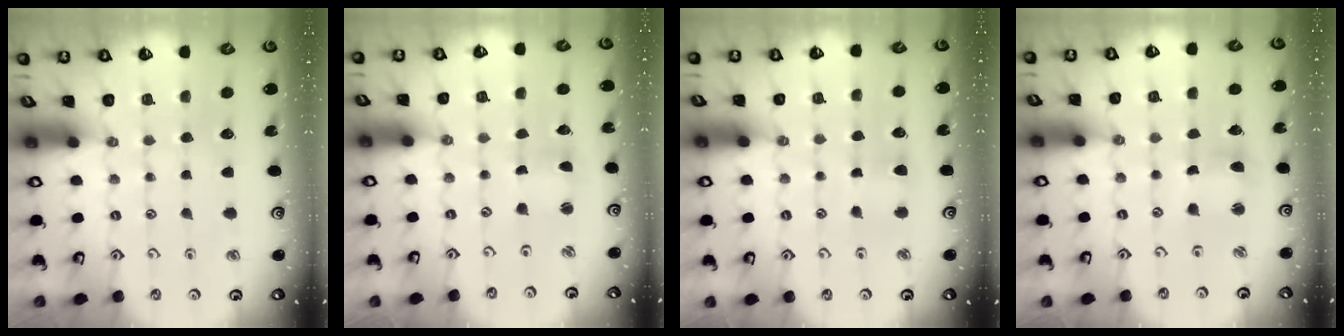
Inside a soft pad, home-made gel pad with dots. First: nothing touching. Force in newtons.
{"total": 1.4, "press": 1.3, "slide": 0.3}
{"total": 3.5, "press": 3.4, "slide": 0.6}
{"total": 3.9, "press": 3.9, "slide": 0.4}